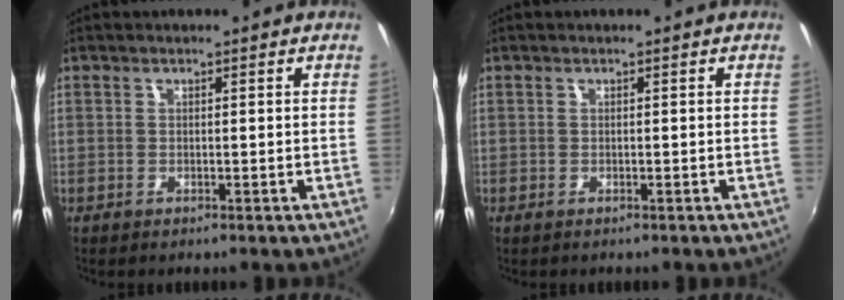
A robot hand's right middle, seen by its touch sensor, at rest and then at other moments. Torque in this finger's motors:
{"motor_torque": [0.13, -0.19, -0.02, 0.00]}